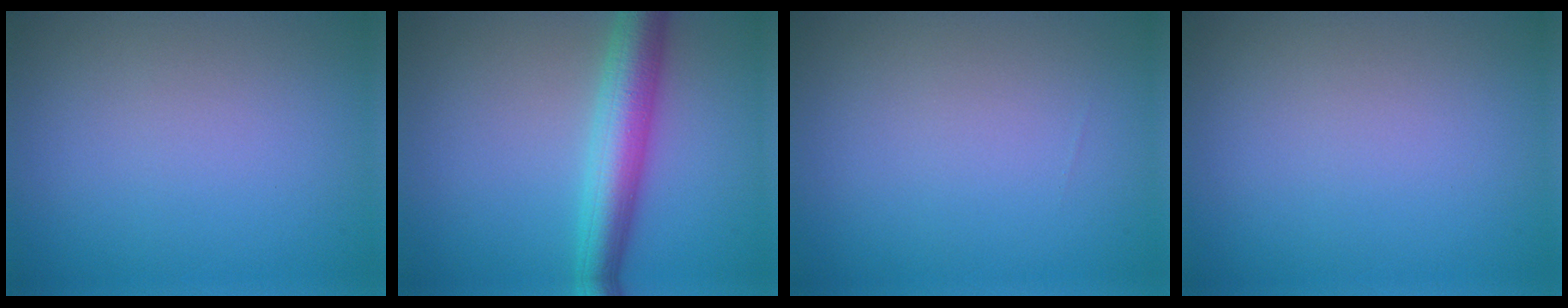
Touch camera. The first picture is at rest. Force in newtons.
{"total": 5.8, "press": 5.8, "slide": 0.1}
{"total": 0.0}
{"total": 0.0}